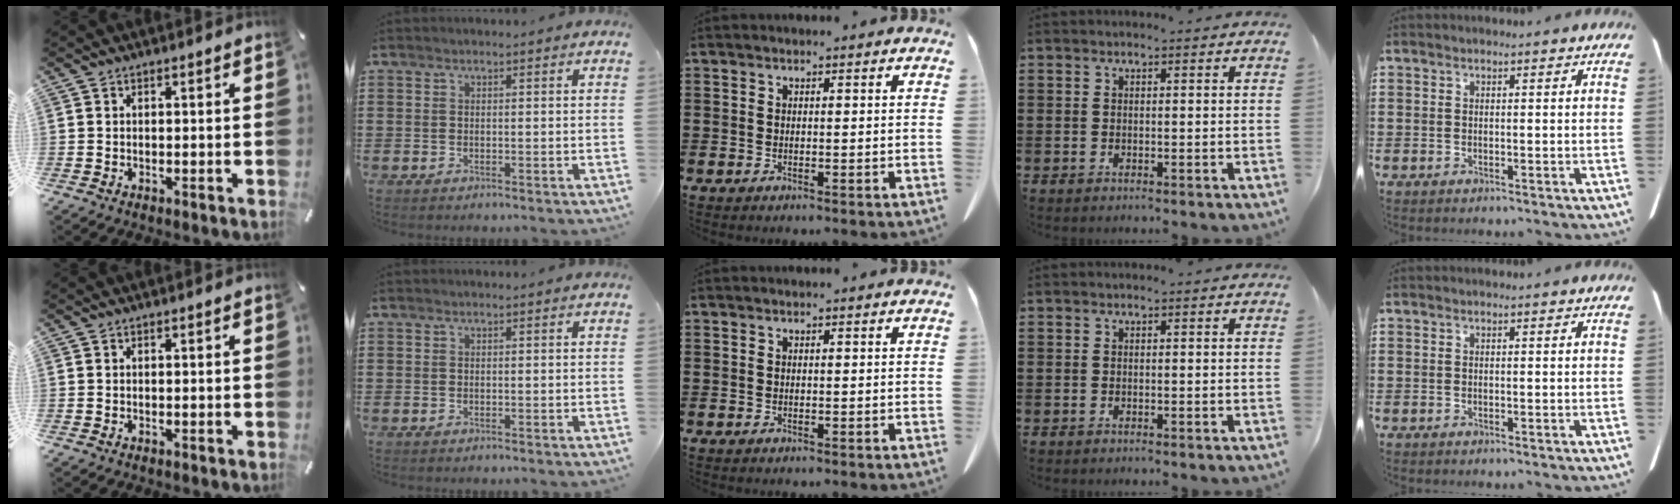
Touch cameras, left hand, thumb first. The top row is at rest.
{}